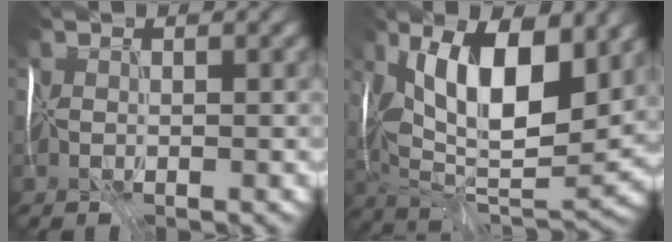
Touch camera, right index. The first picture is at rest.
{"total": 11.8, "force": [4.3, 4.2, 10.1], "torque": [-0.165, 0.003, 0.073]}